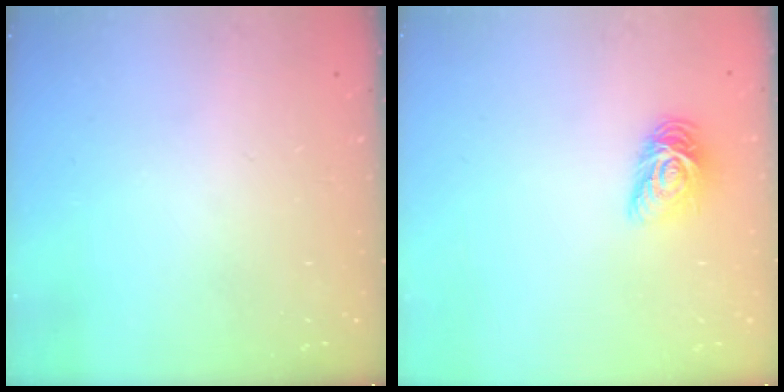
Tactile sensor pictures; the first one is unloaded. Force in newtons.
{"total": 7.7, "press": 7.6, "slide": 0.3}